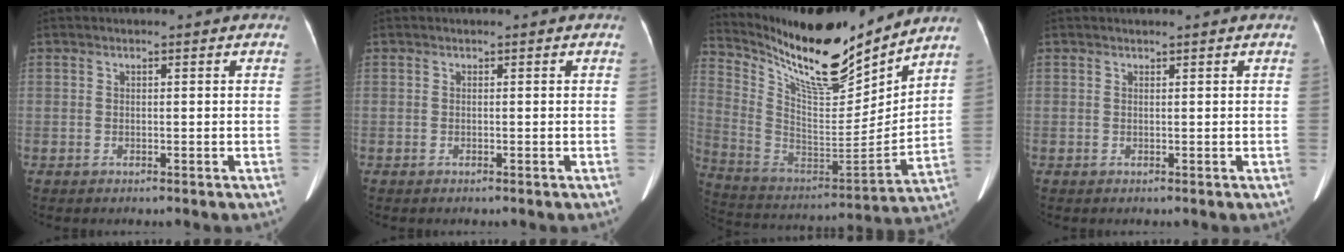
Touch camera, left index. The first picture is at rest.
{"total": 0.0}
{"total": 20.5, "force": [17.5, 2.8, 10.3], "torque": [-0.197, -0.026, 0.306]}
{"total": 0.0}